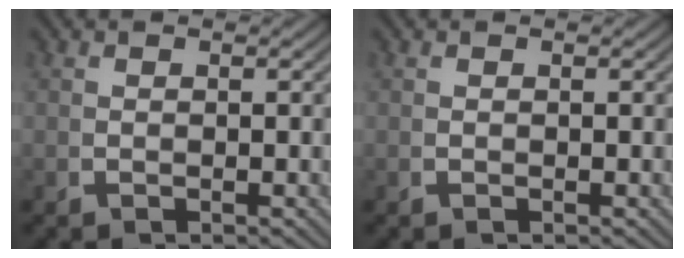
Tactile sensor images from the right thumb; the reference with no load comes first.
{"total": 0.0}